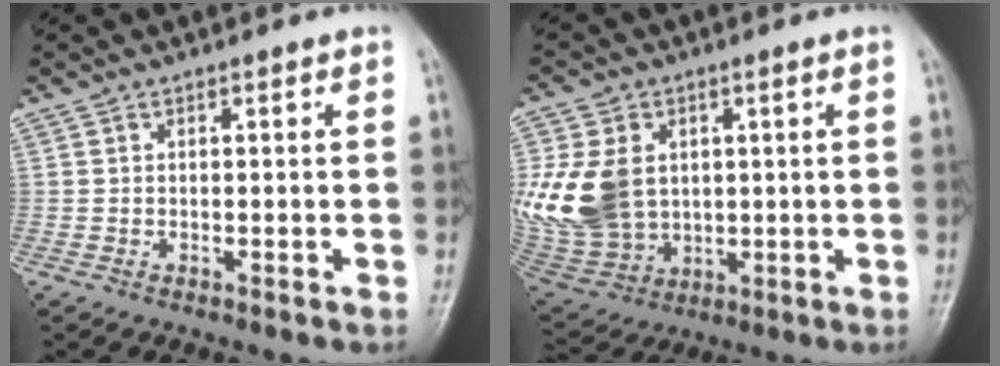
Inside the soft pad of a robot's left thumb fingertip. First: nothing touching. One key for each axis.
{"total": 16.4, "fx": 2.4, "fy": 12.5, "fz": 10.4, "tx": -0.208, "ty": -0.012, "tz": 0.066}